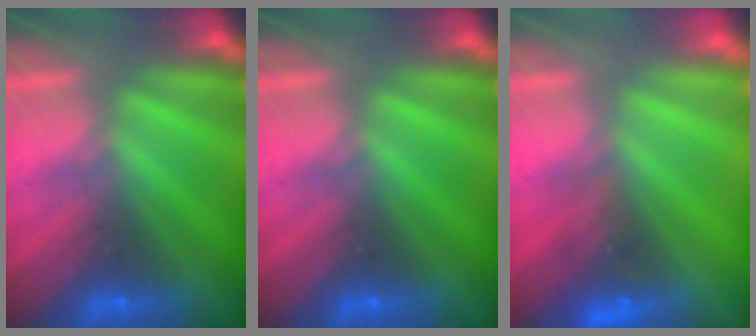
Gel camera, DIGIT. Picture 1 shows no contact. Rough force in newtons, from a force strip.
{"total": 0.0}
{"total": 2.6}